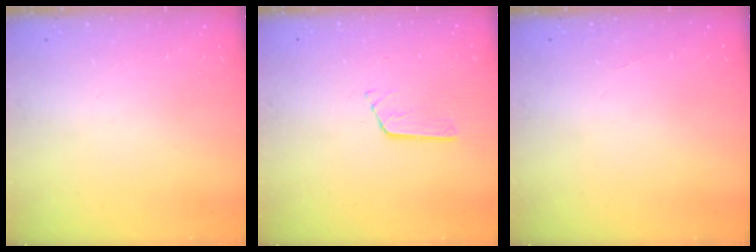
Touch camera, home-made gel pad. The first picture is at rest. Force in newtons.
{"total": 3.4, "press": 3.4, "slide": 0.2}
{"total": 0.0}